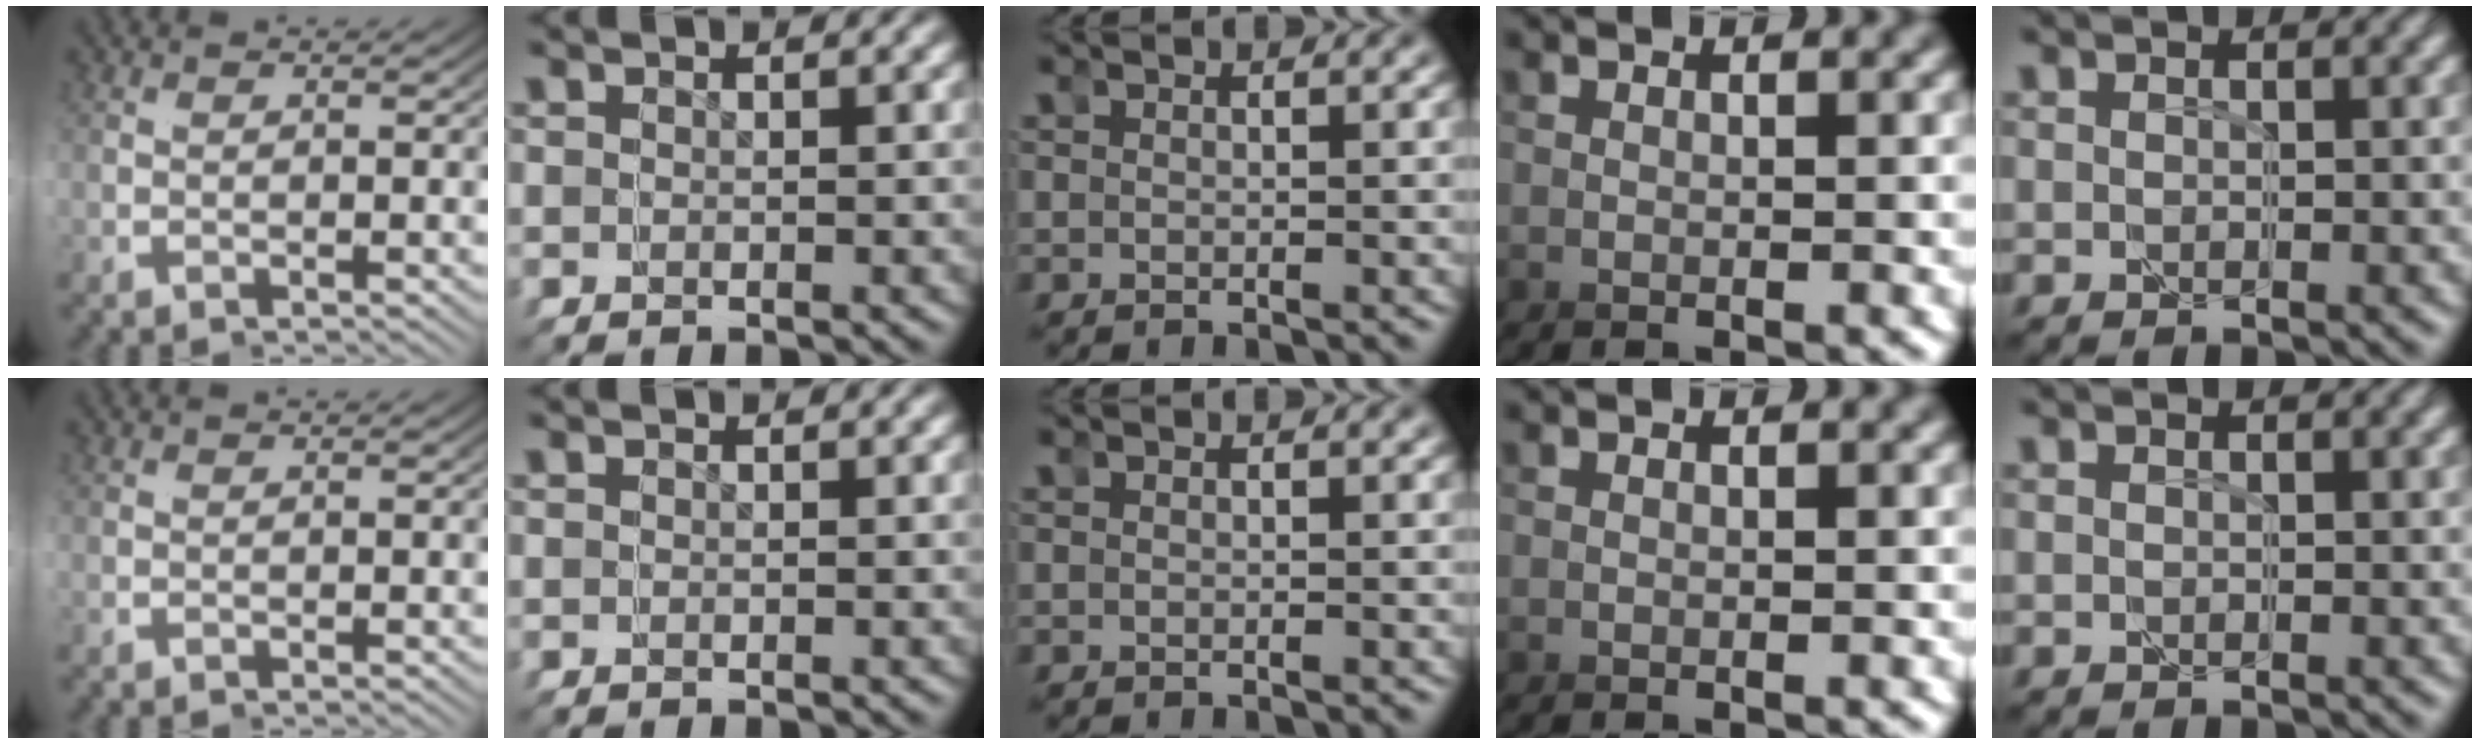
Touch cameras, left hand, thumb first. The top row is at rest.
{"little": {"total": 1.2, "force": [-0.4, -1.1, -0.3], "torque": [0.012, -0.013, 0.005]}}